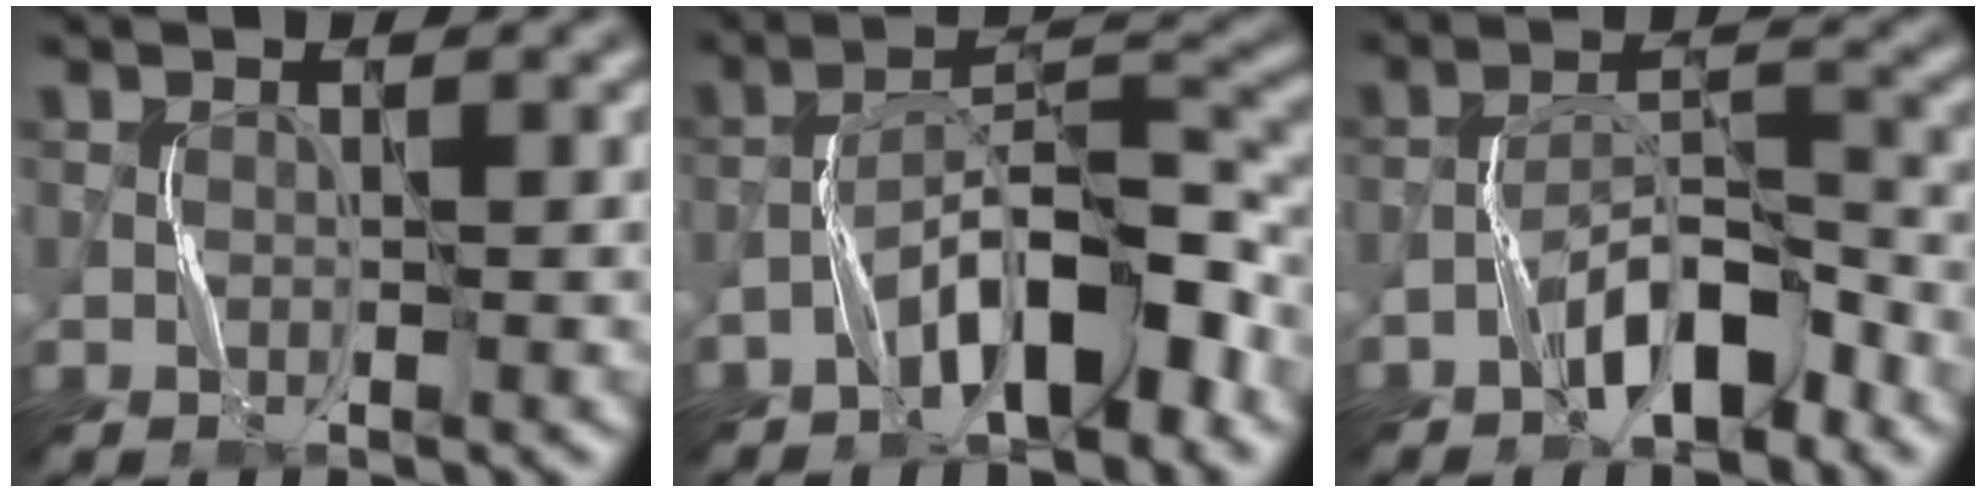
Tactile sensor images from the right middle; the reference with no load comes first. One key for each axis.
{"total": 7.5, "fx": -4.4, "fy": 2.2, "fz": 5.6, "tx": -0.088, "ty": 0.023, "tz": -0.077}
{"total": 5.1, "fx": -3.3, "fy": 1.8, "fz": 3.4, "tx": -0.050, "ty": 0.019, "tz": -0.059}